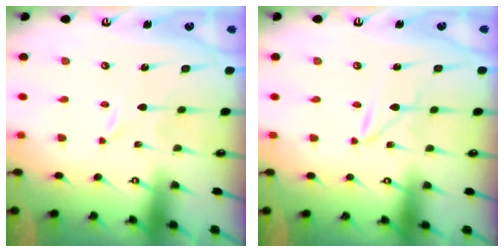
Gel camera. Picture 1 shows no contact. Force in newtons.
{"total": 1.6, "press": 1.5, "slide": 0.2}